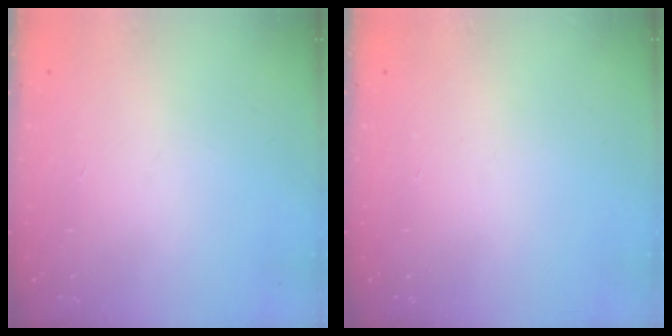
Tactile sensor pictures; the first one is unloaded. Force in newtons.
{"total": 0.0}